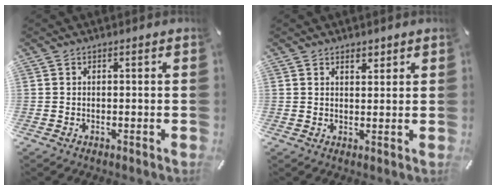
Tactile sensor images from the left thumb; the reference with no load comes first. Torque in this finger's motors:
{"motor_torque": [0.84, 0.63, -0.02, -0.03, 0.12]}